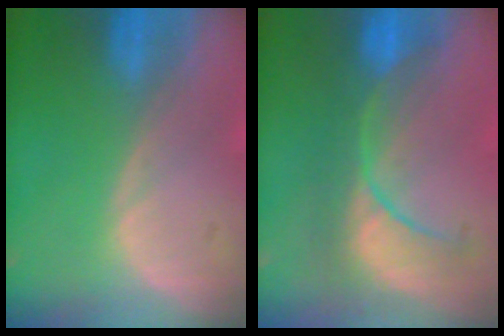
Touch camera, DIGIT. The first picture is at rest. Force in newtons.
{"total": 8.3, "press": 8.3, "slide": 0.1}